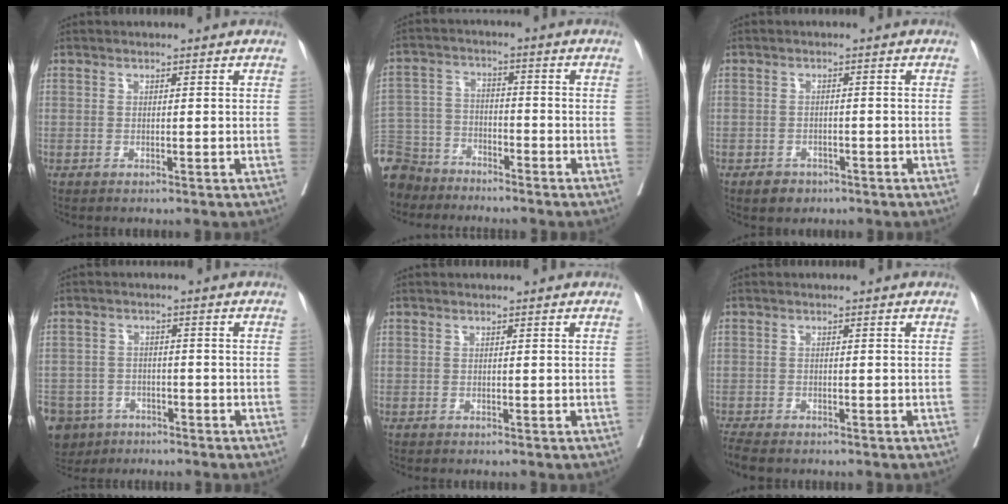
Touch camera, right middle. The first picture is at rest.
{"total": 12.7, "force": [-10.9, 5.9, 2.3], "torque": [-0.074, 0.002, -0.206]}
{"total": 2.4, "force": [-1.7, 1.6, 0.6], "torque": [-0.013, 0.003, -0.021]}
{"total": 13.0, "force": [-8.3, 9.2, 4.0], "torque": [-0.125, -0.008, -0.124]}
{"total": 0.0}
{"total": 4.9, "force": [-4.2, 1.2, 2.2], "torque": [-0.039, -0.012, -0.069]}